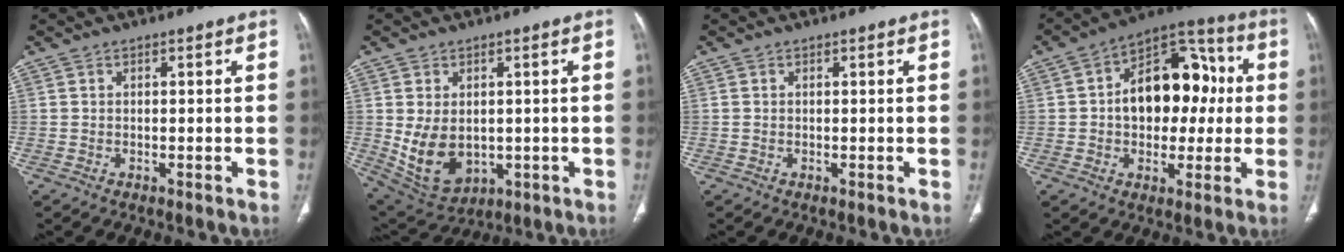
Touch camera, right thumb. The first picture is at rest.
{"total": 10.8, "force": [-0.6, 7.6, 7.7], "torque": [-0.119, -0.010, 0.021]}
{"total": 0.0}
{"total": 17.7, "force": [1.1, 11.7, 13.2], "torque": [-0.141, 0.038, 0.013]}